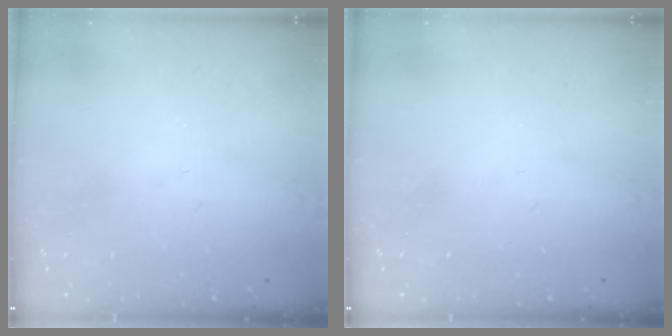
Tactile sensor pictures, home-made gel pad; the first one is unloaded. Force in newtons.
{"total": 0.0}